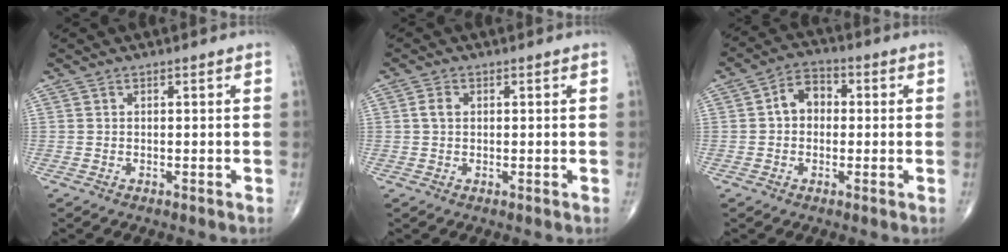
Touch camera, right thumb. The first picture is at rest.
{"total": 2.2, "force": [0.4, 1.5, 1.6], "torque": [-0.033, 0.006, 0.007]}
{"total": 5.8, "force": [0.1, 4.5, 3.6], "torque": [-0.038, 0.022, -0.012]}